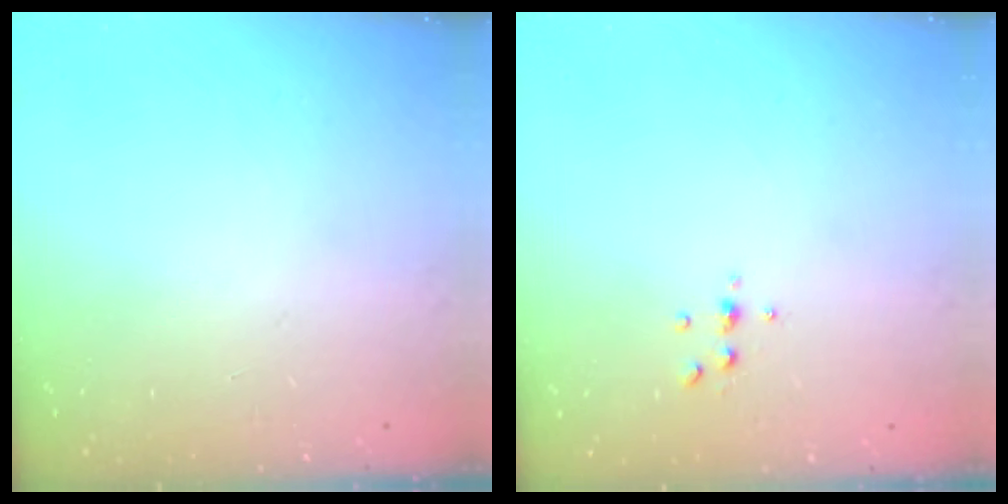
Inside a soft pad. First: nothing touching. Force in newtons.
{"total": 3.8, "press": 3.7, "slide": 0.5}